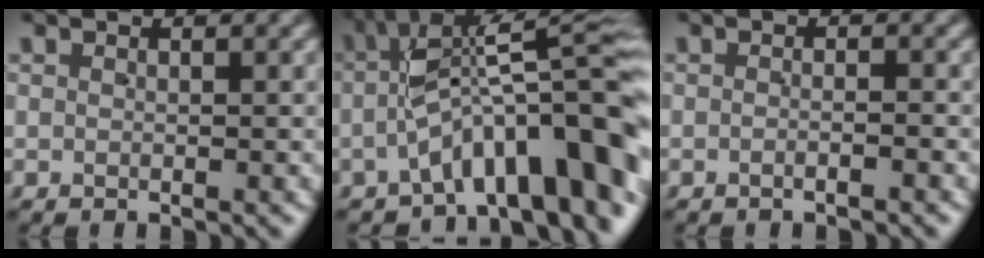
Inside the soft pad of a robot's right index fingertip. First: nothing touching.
{"total": 13.1, "force": [-2.6, 5.6, 11.5], "torque": [-0.157, -0.003, -0.032]}
{"total": 0.9, "force": [-0.8, 0.1, 0.4], "torque": [-0.001, 0.007, -0.022]}